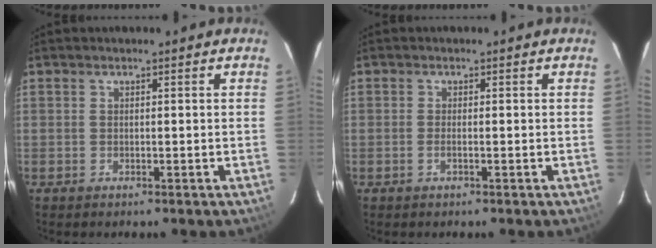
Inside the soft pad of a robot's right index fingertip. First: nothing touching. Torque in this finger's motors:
{"motor_torque": [-0.10, 0.08, -0.03, 0.00]}